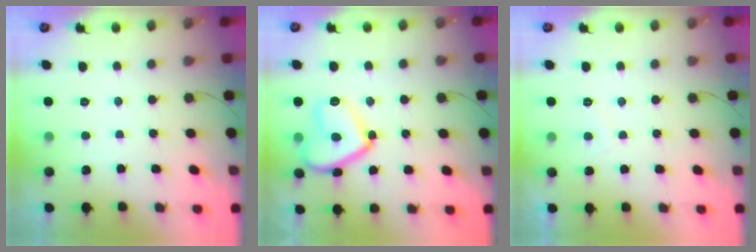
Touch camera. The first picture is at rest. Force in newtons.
{"total": 14.2, "press": 14.1, "slide": 1.2}
{"total": 1.3, "press": 1.2, "slide": 0.4}